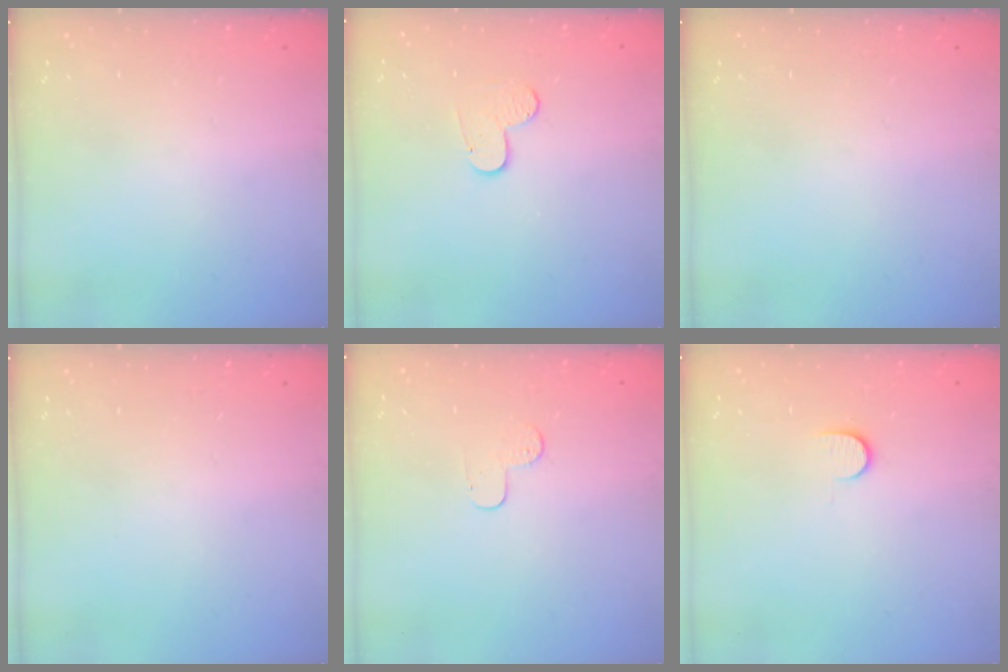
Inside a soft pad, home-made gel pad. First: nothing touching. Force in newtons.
{"total": 5.5, "press": 5.5, "slide": 0.5}
{"total": 0.0}
{"total": 0.0}
{"total": 3.7, "press": 3.7, "slide": 0.4}
{"total": 5.6, "press": 5.6, "slide": 0.6}